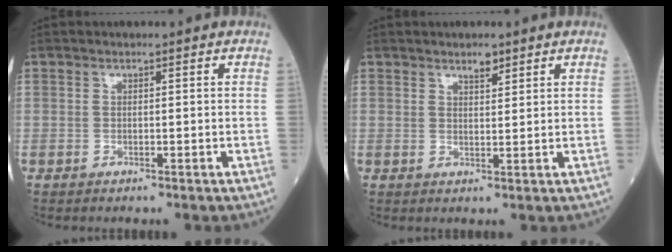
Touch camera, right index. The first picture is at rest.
{"total": 2.0, "force": [1.6, 0.6, 1.1], "torque": [-0.020, -0.001, 0.026]}